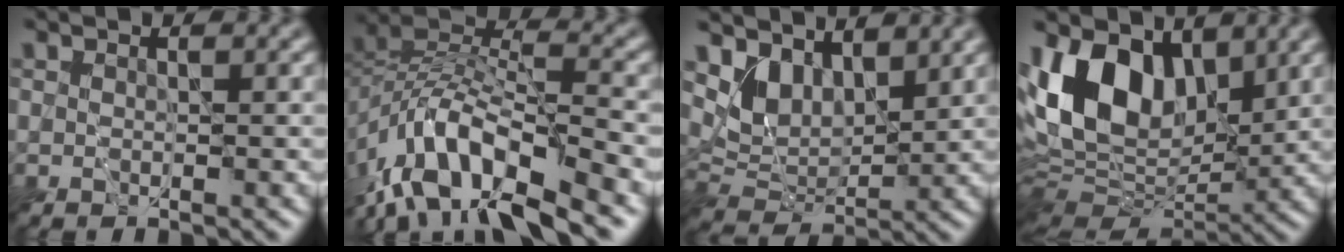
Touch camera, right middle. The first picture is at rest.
{"total": 10.7, "force": [-6.9, 4.4, 6.9], "torque": [-0.120, 0.012, -0.138]}
{"total": 4.0, "force": [3.1, 2.0, 1.7], "torque": [-0.047, -0.017, 0.057]}
{"total": 13.0, "force": [4.5, 8.3, 8.9], "torque": [-0.173, 0.016, 0.074]}